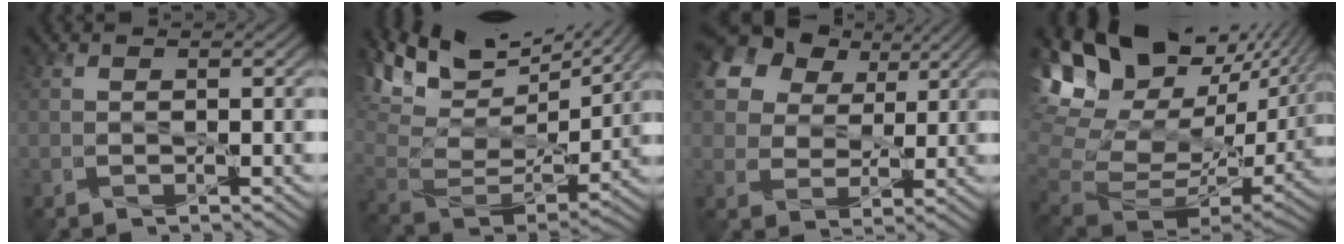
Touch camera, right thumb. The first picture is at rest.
{"total": 16.7, "force": [12.6, 6.6, 8.9], "torque": [-0.220, 0.040, 0.192]}
{"total": 16.6, "force": [9.3, 11.7, 7.3], "torque": [-0.214, 0.055, 0.185]}
{"total": 17.3, "force": [10.1, 9.8, 10.1], "torque": [-0.192, 0.014, 0.197]}